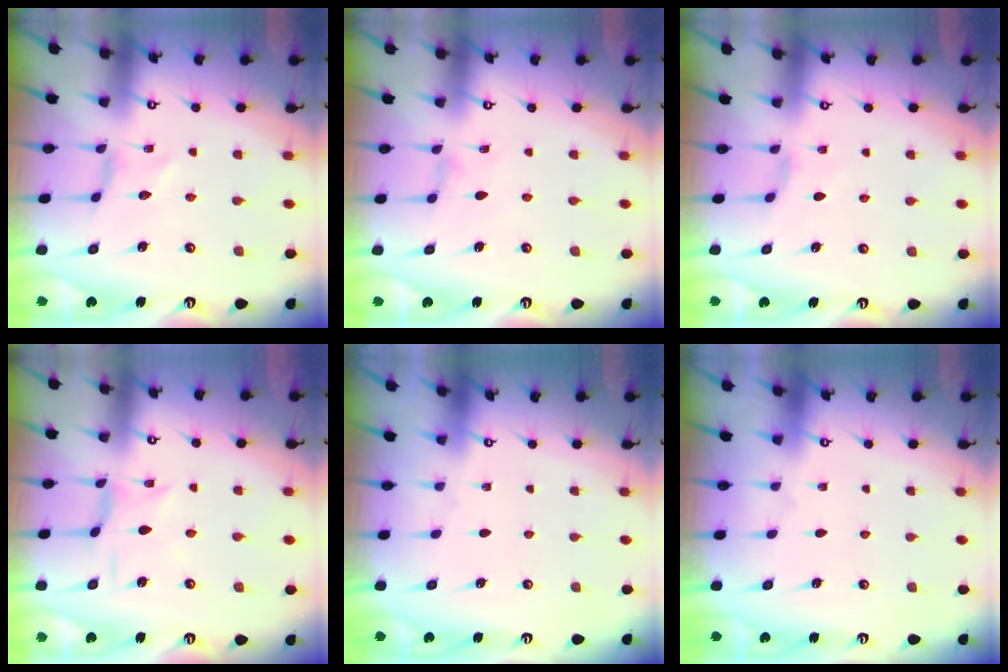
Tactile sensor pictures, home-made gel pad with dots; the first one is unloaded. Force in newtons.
{"total": 1.4, "press": 1.3, "slide": 0.3}
{"total": 0.7, "press": 0.6, "slide": 0.3}
{"total": 2.0, "press": 2.0, "slide": 0.3}
{"total": 0.0}
{"total": 0.0}